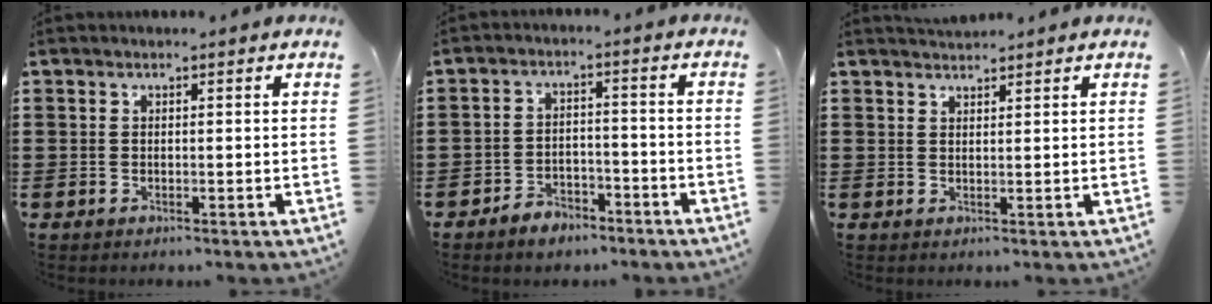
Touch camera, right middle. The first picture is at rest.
{"total": 3.6, "force": [-3.3, 1.2, 0.5], "torque": [-0.012, 0.010, -0.068]}
{"total": 1.7, "force": [1.7, 0.3, 0.2], "torque": [-0.007, 0.004, 0.033]}